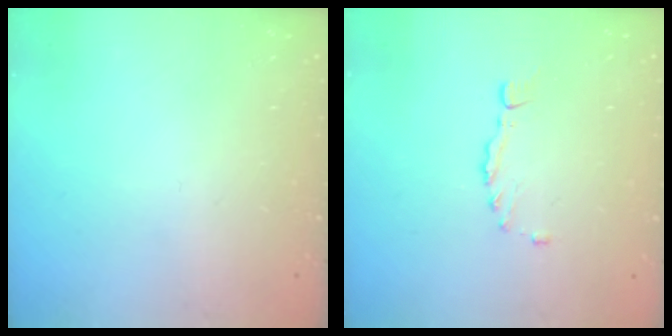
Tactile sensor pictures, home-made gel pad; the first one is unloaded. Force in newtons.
{"total": 1.3, "press": 1.3, "slide": 0.3}